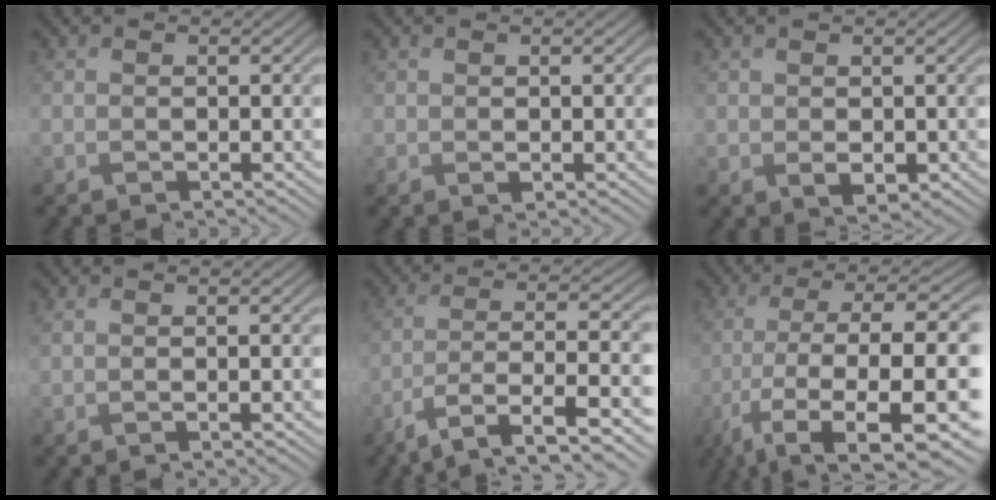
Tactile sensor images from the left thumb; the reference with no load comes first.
{"total": 0.5, "force": [0.1, 0.5, 0.0], "torque": [0.000, -0.003, 0.005]}
{"total": 2.0, "force": [-0.1, 1.7, 1.1], "torque": [-0.023, -0.011, 0.003]}
{"total": 1.3, "force": [0.4, 0.3, 1.2], "torque": [-0.021, 0.001, 0.004]}
{"total": 9.0, "force": [-4.3, 2.7, 7.5], "torque": [-0.137, -0.010, -0.070]}
{"total": 14.3, "force": [-4.6, 6.0, 12.2], "torque": [-0.230, -0.018, -0.063]}